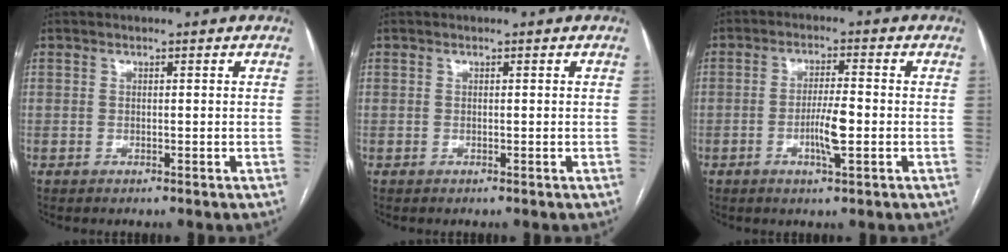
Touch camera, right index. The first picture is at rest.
{"total": 0.0}
{"total": 5.3, "force": [-1.5, 0.4, 5.0], "torque": [-0.096, -0.005, -0.026]}